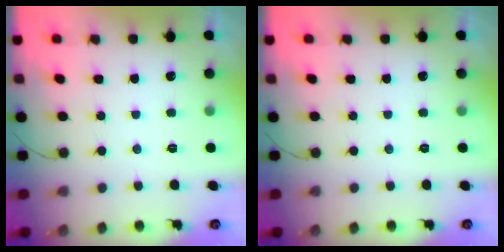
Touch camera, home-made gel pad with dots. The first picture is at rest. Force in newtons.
{"total": 0.0}